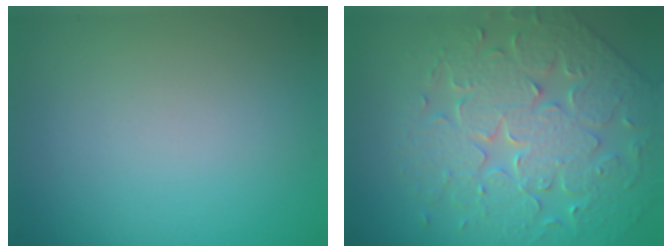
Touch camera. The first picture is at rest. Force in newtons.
{"total": 5.6, "press": 5.2, "slide": 2.2}